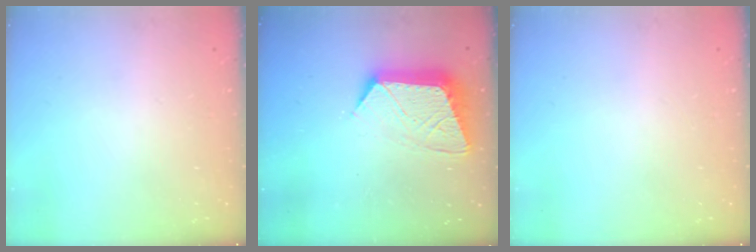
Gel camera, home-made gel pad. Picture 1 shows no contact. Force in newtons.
{"total": 12.6, "press": 12.6, "slide": 1.0}
{"total": 0.0}